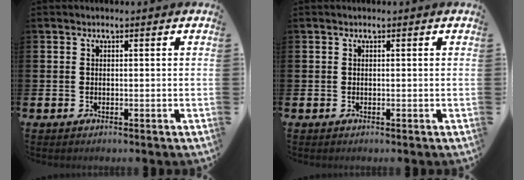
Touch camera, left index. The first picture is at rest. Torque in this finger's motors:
{"motor_torque": [-0.11, 0.24, -0.02, 0.01]}